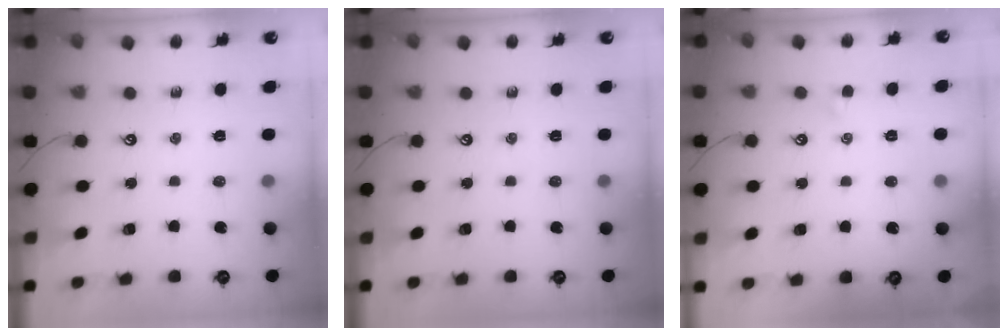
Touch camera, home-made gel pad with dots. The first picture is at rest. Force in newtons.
{"total": 0.0}
{"total": 1.4, "press": 1.3, "slide": 0.3}